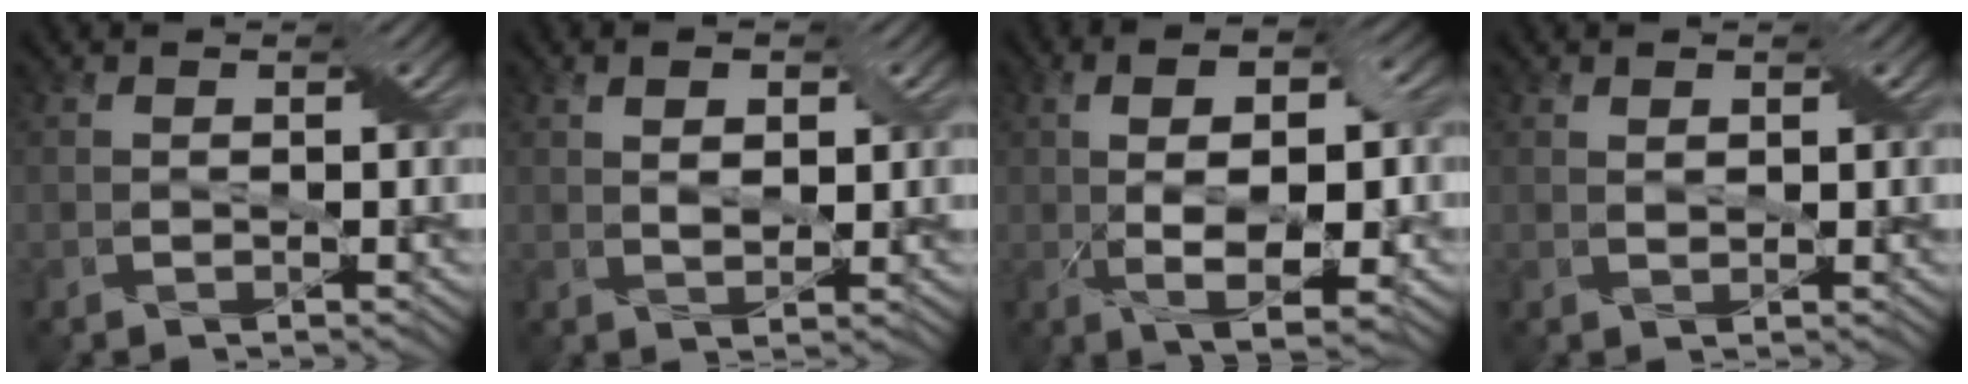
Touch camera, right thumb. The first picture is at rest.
{"total": 3.2, "force": [1.1, 1.6, 2.5], "torque": [-0.044, -0.004, 0.023]}
{"total": 10.3, "force": [-0.7, 4.1, 9.4], "torque": [-0.161, 0.006, -0.009]}
{"total": 1.0, "force": [0.6, 0.4, 0.6], "torque": [-0.015, -0.001, 0.014]}